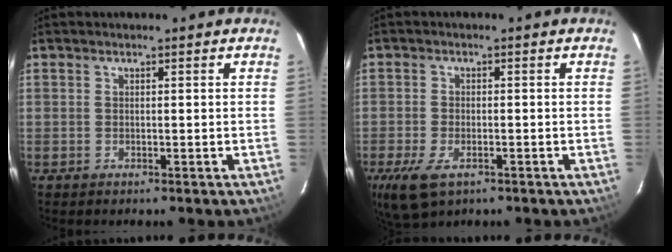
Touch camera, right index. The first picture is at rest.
{"total": 7.4, "force": [-3.9, 3.7, 5.1], "torque": [-0.122, -0.023, -0.071]}